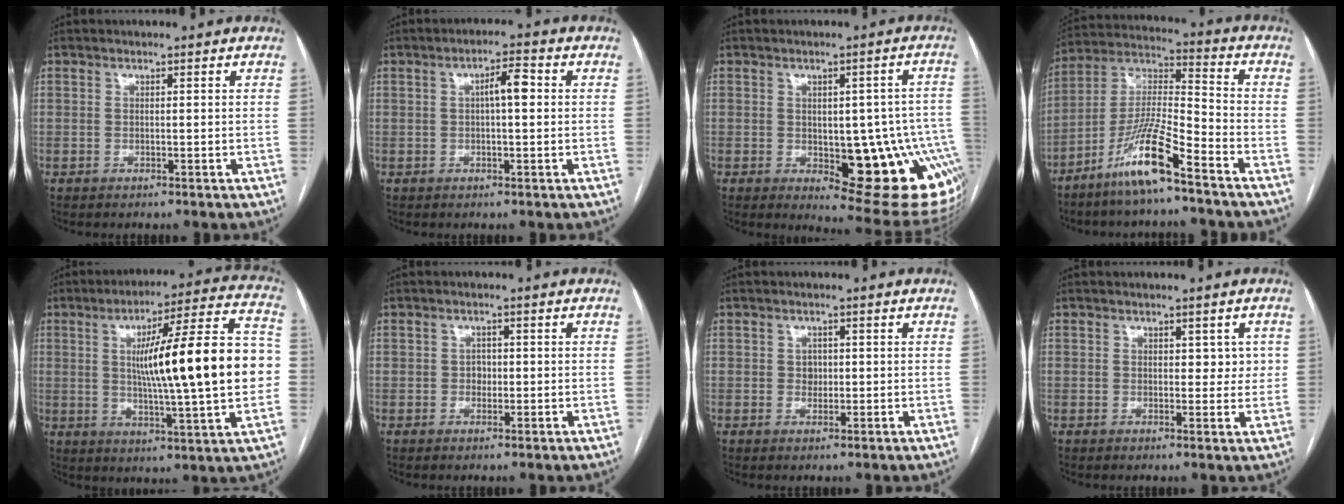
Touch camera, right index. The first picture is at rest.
{"total": 4.0, "force": [0.5, 0.9, 3.8], "torque": [-0.061, 0.013, 0.005]}
{"total": 17.1, "force": [-4.1, 6.3, 15.3], "torque": [-0.111, 0.017, -0.028]}
{"total": 12.1, "force": [-8.0, 0.5, 9.0], "torque": [-0.181, -0.009, -0.159]}
{"total": 21.6, "force": [0.7, 1.4, 21.5], "torque": [-0.305, 0.023, 0.006]}
{"total": 1.5, "force": [-0.2, 1.2, 0.8], "torque": [-0.009, 0.005, -0.003]}
{"total": 1.6, "force": [0.2, 1.4, 0.8], "torque": [-0.010, 0.001, 0.003]}
{"total": 2.9, "force": [0.9, 1.8, 2.0], "torque": [-0.015, 0.002, 0.010]}